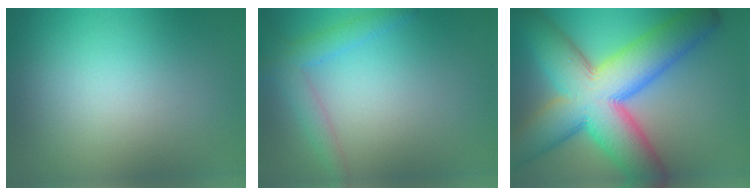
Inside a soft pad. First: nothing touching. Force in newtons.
{"total": 2.9, "press": 2.9, "slide": 0.1}
{"total": 14.1, "press": 14.1, "slide": 0.4}